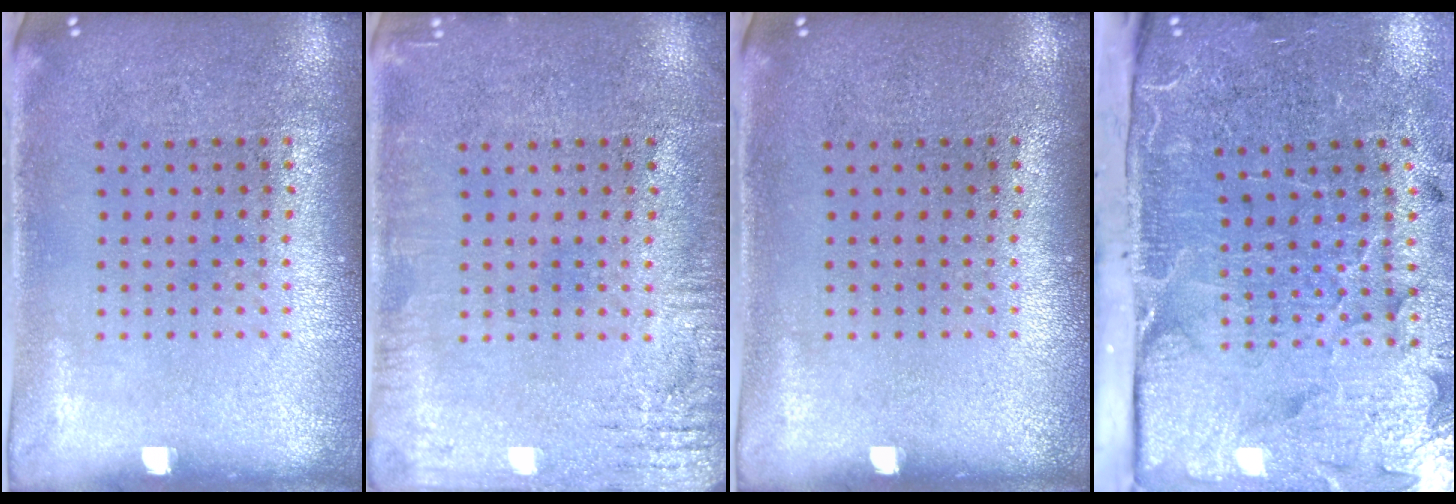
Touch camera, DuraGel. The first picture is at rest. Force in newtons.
{"total": 2.7, "press": 2.7, "slide": 0.2}
{"total": 0.0}
{"total": 5.2, "press": 4.0, "slide": 3.3}